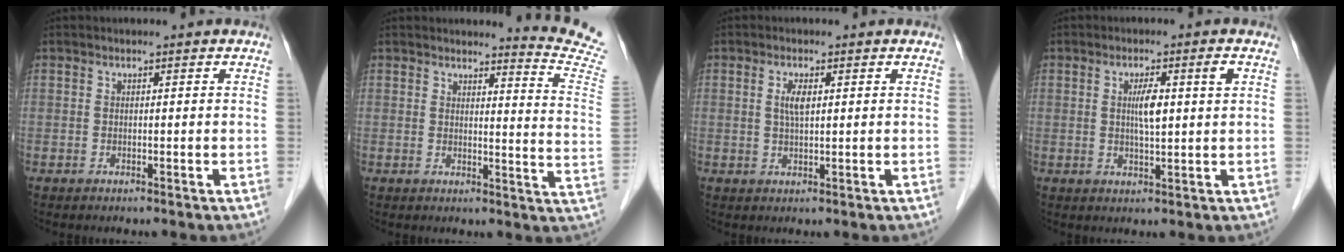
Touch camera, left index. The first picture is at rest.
{"total": 9.8, "force": [9.6, -1.8, 0.8], "torque": [-0.014, -0.116, 0.088]}
{"total": 2.5, "force": [0.6, 0.6, 2.3], "torque": [-0.049, 0.000, 0.013]}
{"total": 5.4, "force": [1.1, 0.4, 5.2], "torque": [-0.096, 0.012, 0.022]}